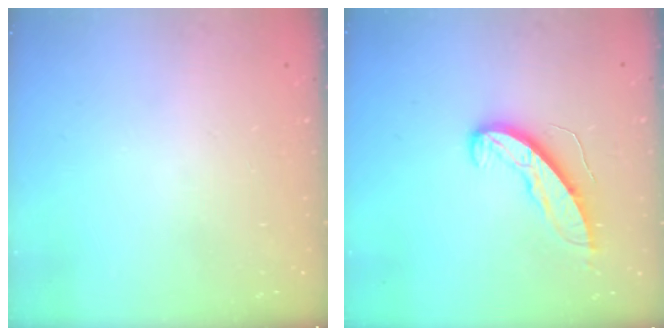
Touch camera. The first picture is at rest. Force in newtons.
{"total": 10.5, "press": 10.5, "slide": 0.5}